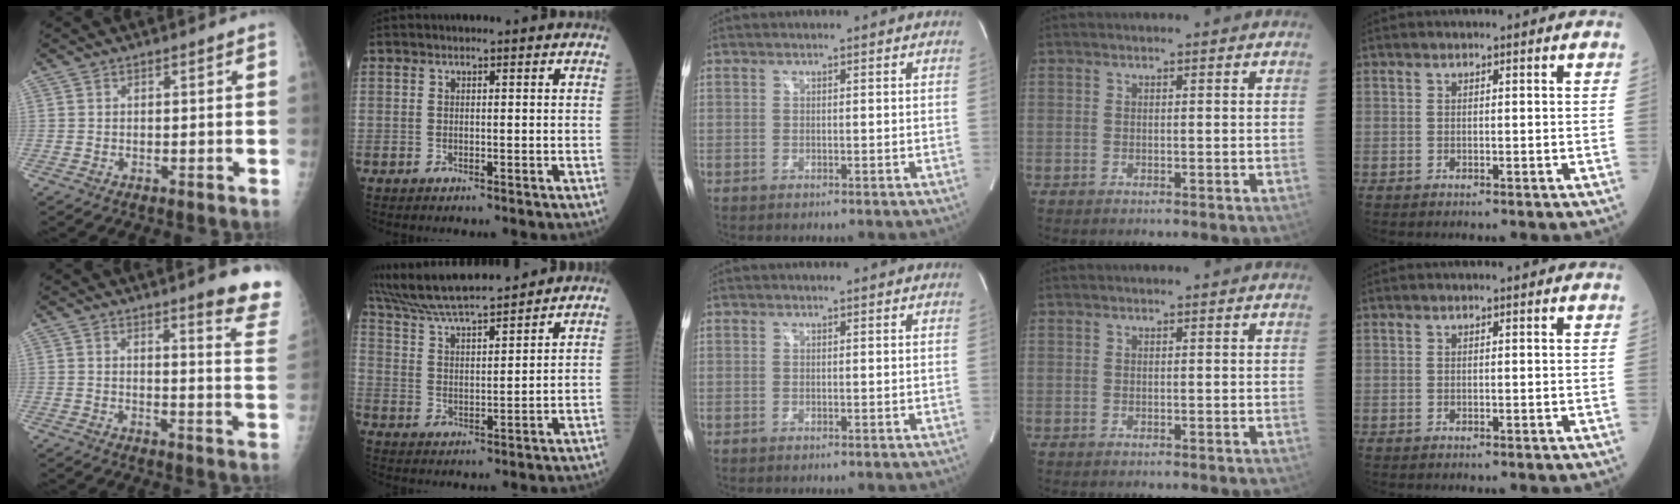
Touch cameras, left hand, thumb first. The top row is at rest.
{"thumb": {"total": 11.6, "force": [9.0, 1.3, 7.2], "torque": [-0.059, -0.056, 0.093]}, "index": {"total": 15.0, "force": [13.5, 1.2, 6.3], "torque": [-0.124, 0.022, 0.239]}, "middle": {"total": 1.8, "force": [-0.7, -1.1, -1.2], "torque": [0.019, -0.011, -0.011]}}